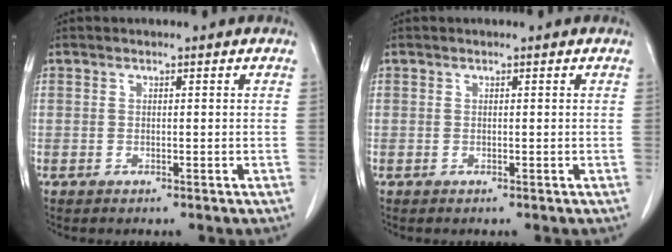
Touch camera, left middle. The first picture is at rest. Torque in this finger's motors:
{"motor_torque": [0.04, -0.04, 0.02, 0.00]}